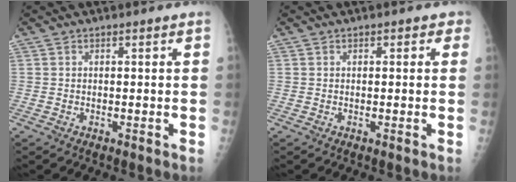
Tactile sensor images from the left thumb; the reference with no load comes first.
{"total": 1.7, "force": [0.6, 1.1, 1.1], "torque": [0.005, 0.004, 0.000]}